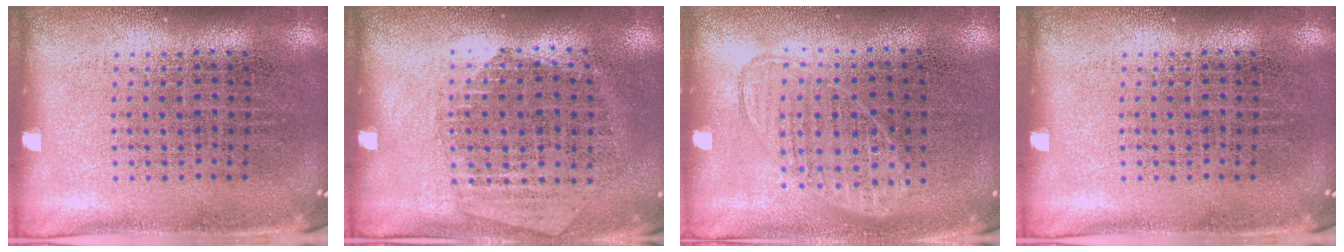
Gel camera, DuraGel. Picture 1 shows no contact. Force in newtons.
{"total": 1.2, "press": 1.1, "slide": 0.5}
{"total": 1.0, "press": 0.9, "slide": 0.4}
{"total": 0.0}